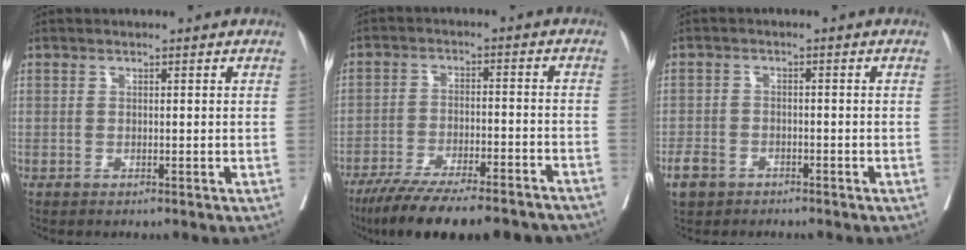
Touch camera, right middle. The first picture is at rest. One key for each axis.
{"total": 20.1, "fx": -16.9, "fy": 3.5, "fz": 10.4, "tx": -0.136, "ty": -0.018, "tz": -0.245}
{"total": 4.1, "fx": -2.9, "fy": 2.6, "fz": 1.2, "tx": -0.033, "ty": -0.001, "tz": -0.051}